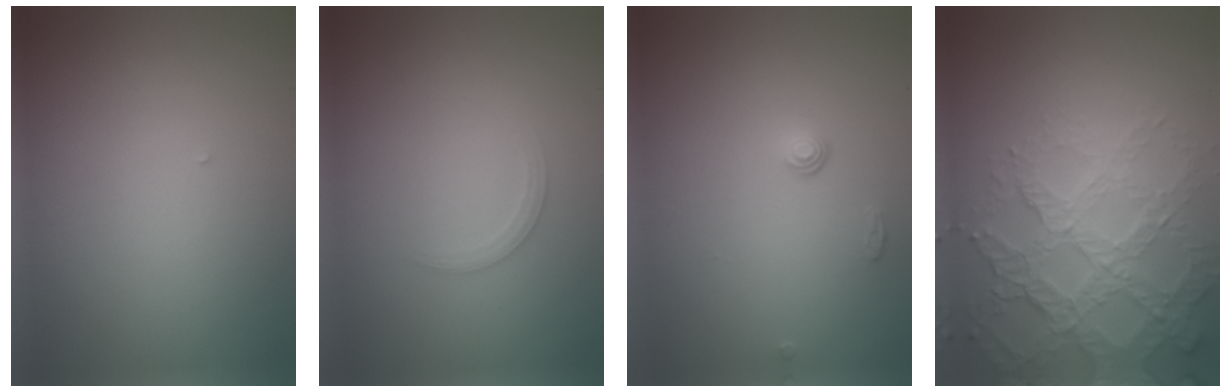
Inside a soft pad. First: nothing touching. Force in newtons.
{"total": 1.3, "press": 1.3, "slide": 0.1}
{"total": 1.0, "press": 0.7, "slide": 0.8}
{"total": 7.6, "press": 5.3, "slide": 5.5}